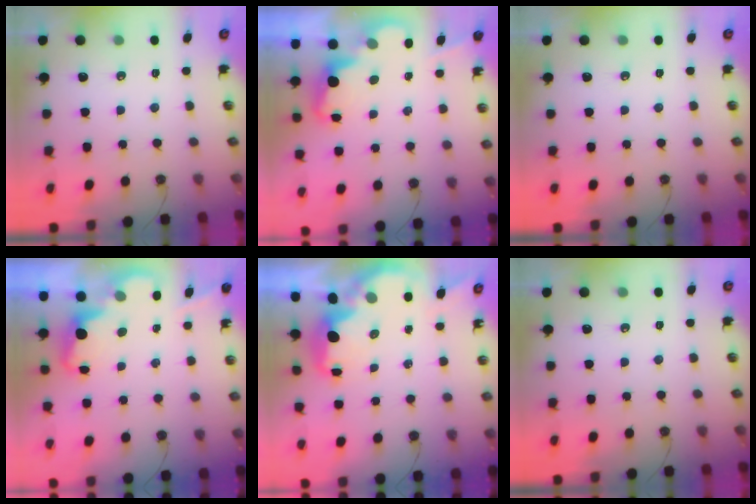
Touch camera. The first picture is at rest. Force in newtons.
{"total": 2.4, "press": 2.3, "slide": 0.5}
{"total": 0.0}
{"total": 2.1, "press": 2.1, "slide": 0.5}
{"total": 3.6, "press": 3.6, "slide": 0.4}
{"total": 0.0}